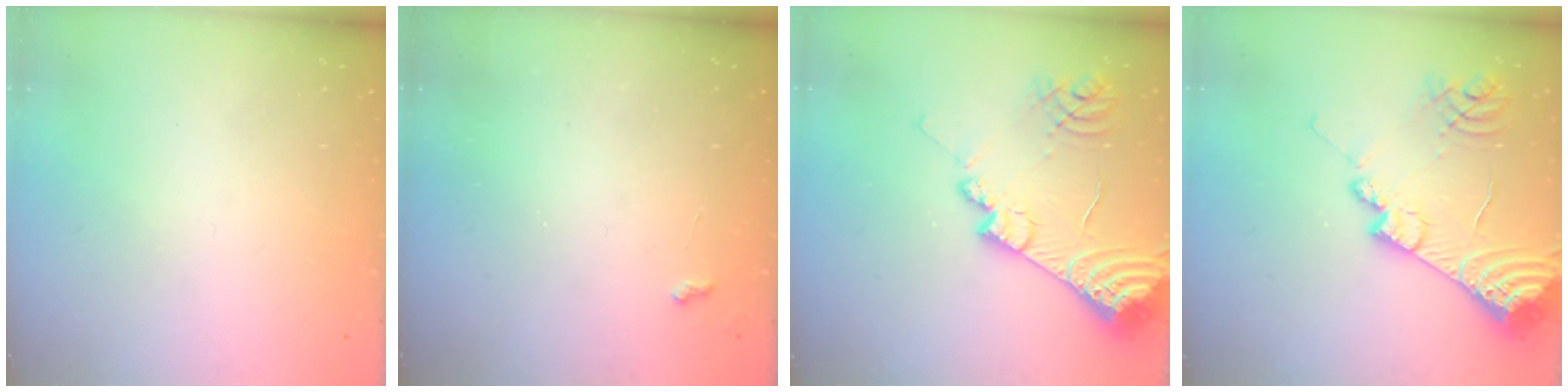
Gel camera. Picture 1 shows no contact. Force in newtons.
{"total": 4.0, "press": 4.0, "slide": 0.4}
{"total": 17.0, "press": 16.9, "slide": 1.8}
{"total": 17.0, "press": 16.9, "slide": 1.8}